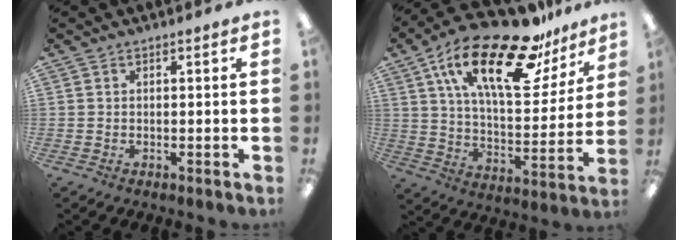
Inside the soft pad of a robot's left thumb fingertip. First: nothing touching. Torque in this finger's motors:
{"motor_torque": [0.48, 0.60, 1.70, -1.07, 0.50]}